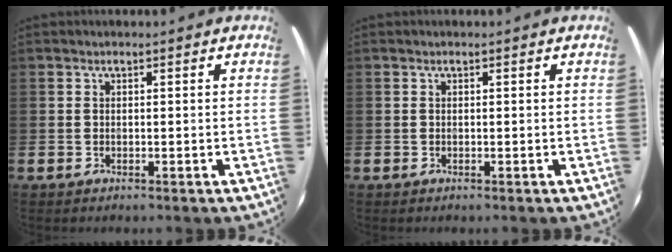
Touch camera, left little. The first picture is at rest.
{"total": 0.0}